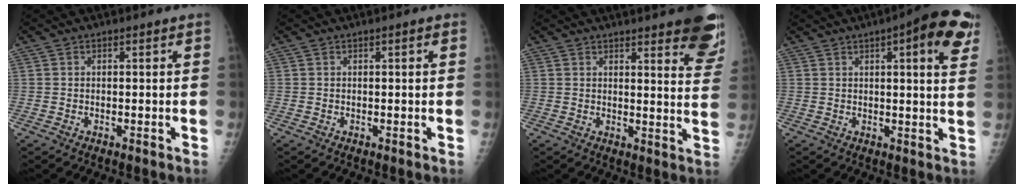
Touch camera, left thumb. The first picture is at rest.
{"total": 0.8, "force": [0.2, 0.1, 0.7], "torque": [-0.014, 0.002, 0.002]}
{"total": 14.8, "force": [10.2, 3.3, 10.2], "torque": [-0.097, -0.052, 0.108]}
{"total": 12.7, "force": [6.1, 3.0, 10.7], "torque": [-0.116, -0.014, 0.067]}